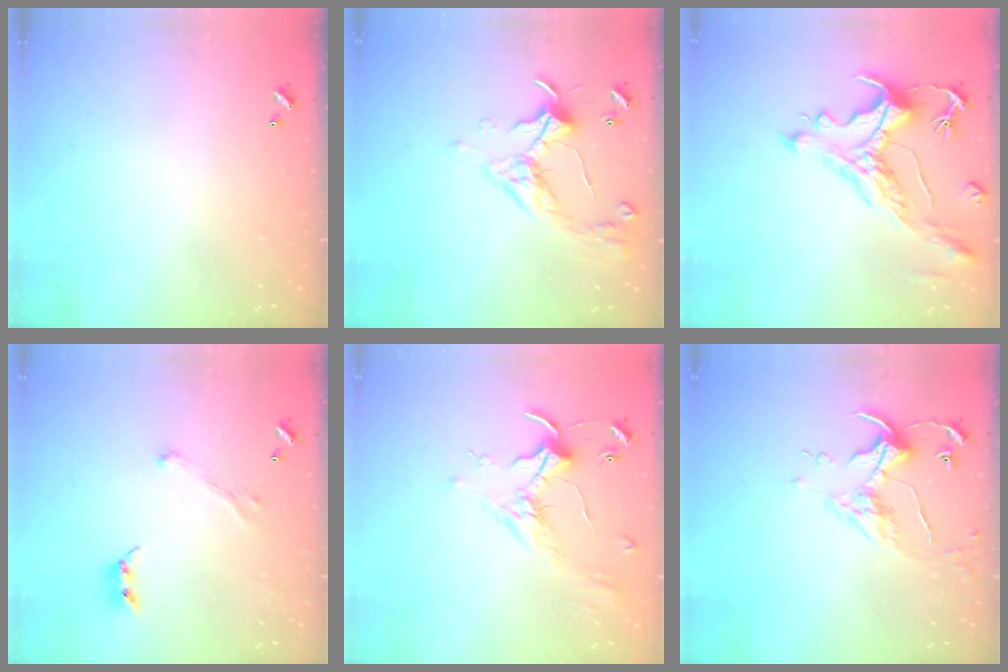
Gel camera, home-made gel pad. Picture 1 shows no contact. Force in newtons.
{"total": 3.2, "press": 3.2, "slide": 0.6}
{"total": 1.7, "press": 0.9, "slide": 1.4}
{"total": 1.8, "press": 1.6, "slide": 0.9}
{"total": 1.6, "press": 1.6, "slide": 0.4}
{"total": 5.0, "press": 5.0, "slide": 0.7}